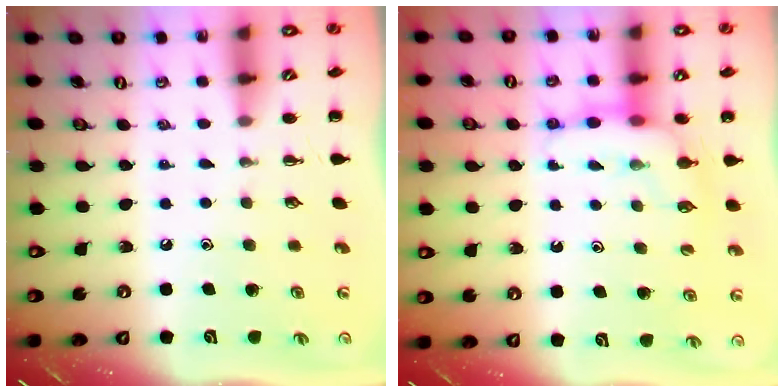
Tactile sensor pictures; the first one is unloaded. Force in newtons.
{"total": 10.0, "press": 9.9, "slide": 1.4}